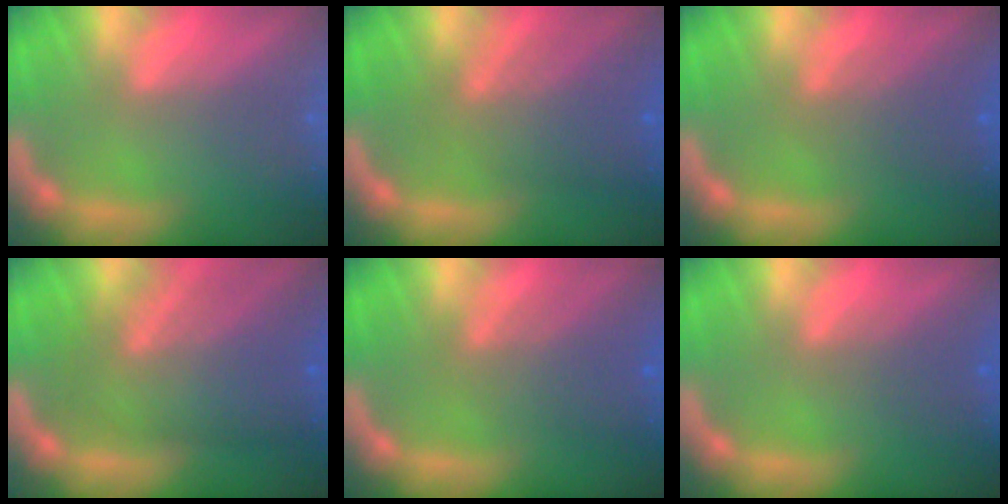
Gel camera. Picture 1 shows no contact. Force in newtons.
{"total": 6.0}
{"total": 3.6}
{"total": 8.6}
{"total": 4.6}
{"total": 1.9}